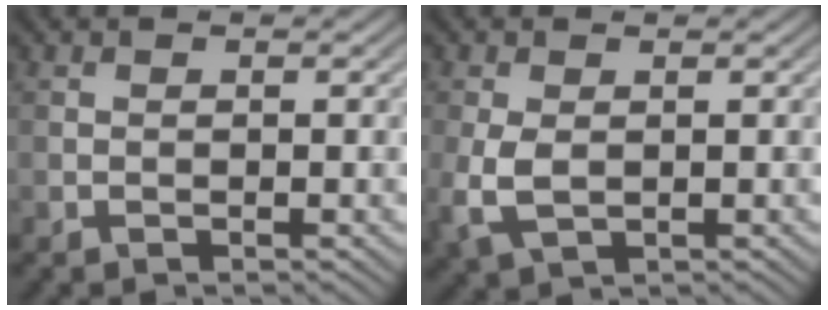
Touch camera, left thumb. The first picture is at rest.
{"total": 4.6, "force": [-0.5, 2.8, 3.6], "torque": [-0.105, -0.009, -0.008]}